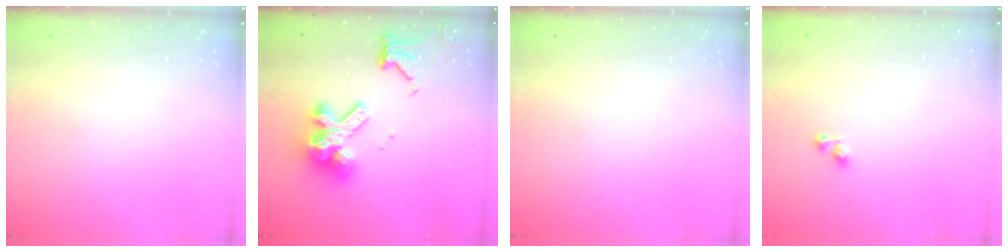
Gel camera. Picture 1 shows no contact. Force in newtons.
{"total": 14.6, "press": 14.5, "slide": 1.8}
{"total": 0.0}
{"total": 2.4, "press": 2.3, "slide": 0.6}